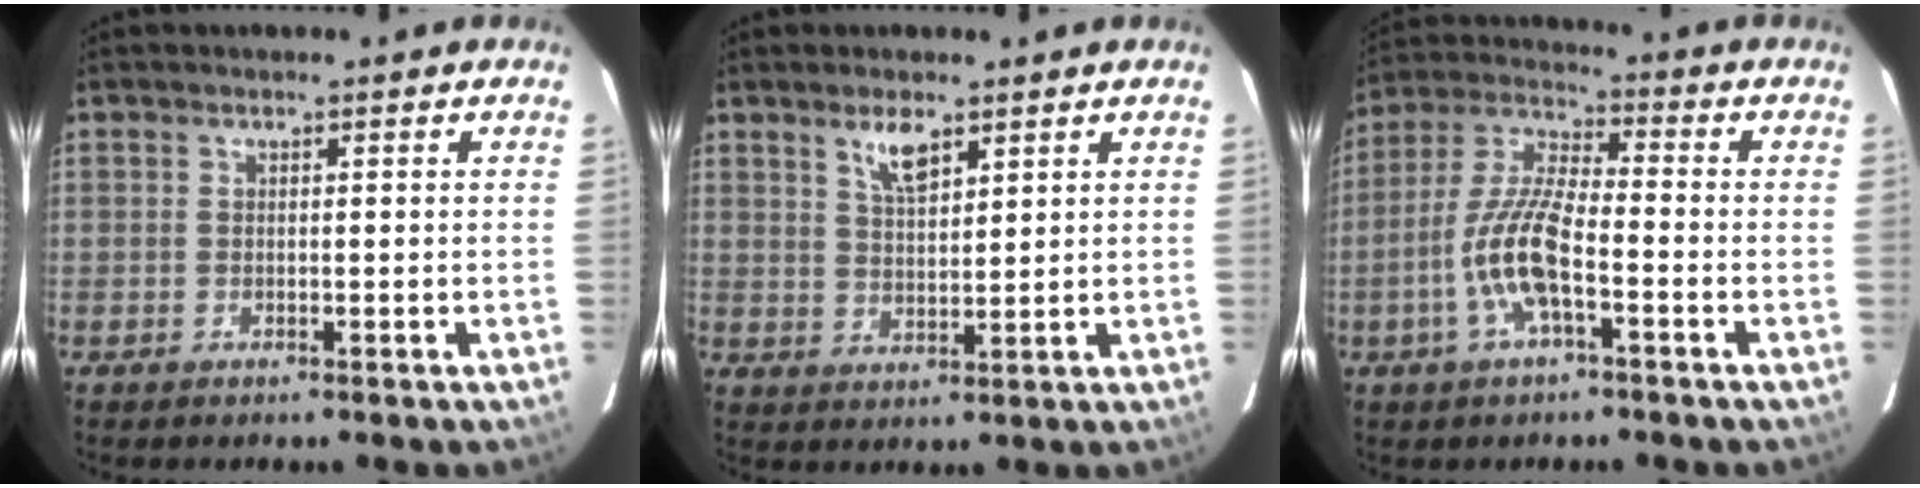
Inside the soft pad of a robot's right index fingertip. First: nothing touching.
{"total": 4.9, "force": [3.2, 1.7, 3.3], "torque": [-0.059, -0.002, 0.062]}
{"total": 11.1, "force": [-4.1, 3.0, 9.8], "torque": [-0.213, 0.001, -0.081]}